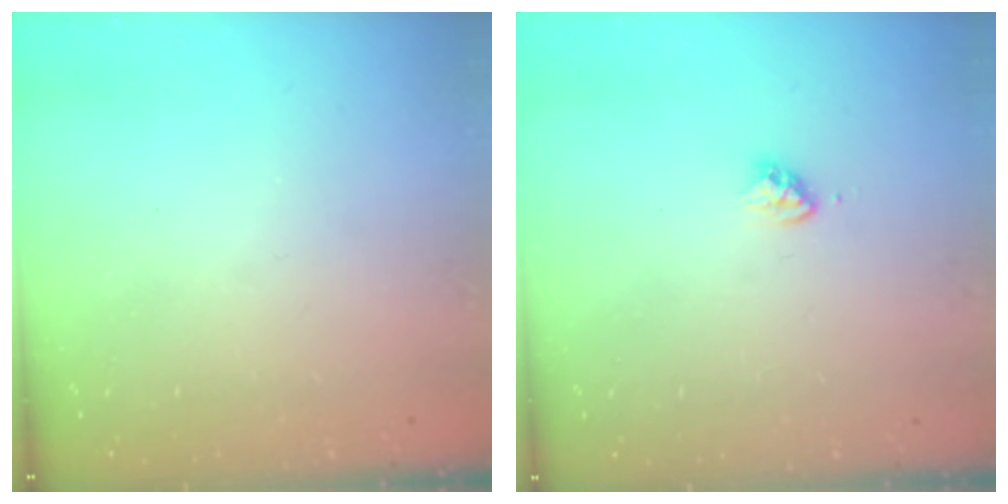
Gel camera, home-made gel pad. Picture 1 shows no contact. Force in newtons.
{"total": 3.3, "press": 3.3, "slide": 0.2}